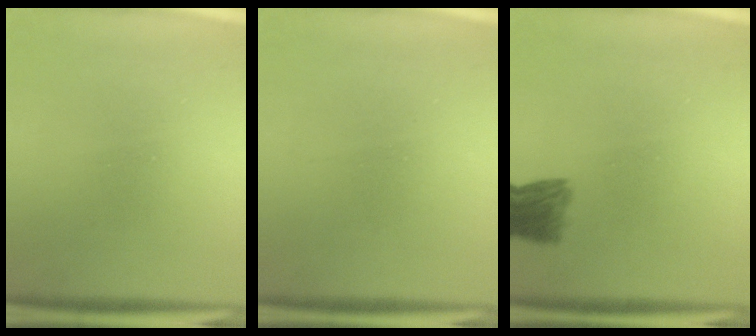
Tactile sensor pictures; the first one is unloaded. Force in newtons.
{"total": 1.4}
{"total": 5.3}